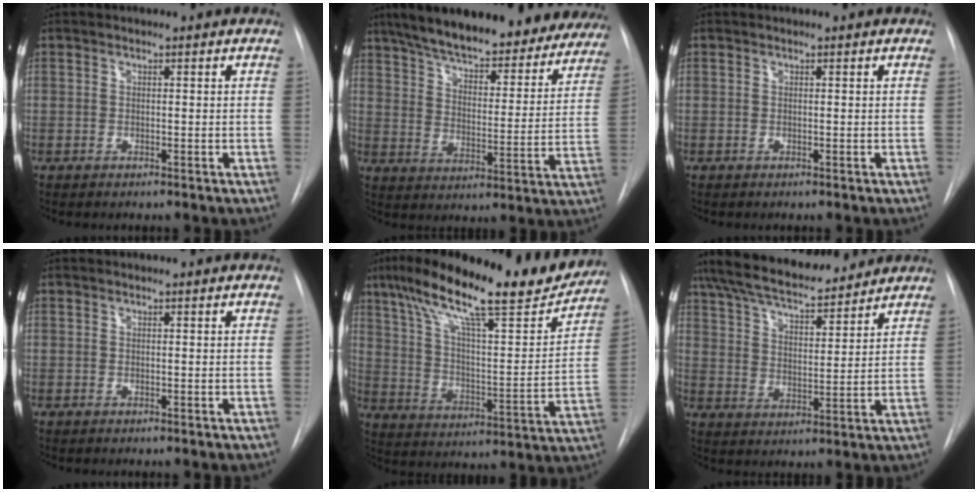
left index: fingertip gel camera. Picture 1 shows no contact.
{"total": 28.6, "force": [24.2, 7.7, 13.1], "torque": [-0.210, -0.007, 0.315]}
{"total": 0.0}
{"total": 0.0}
{"total": 23.7, "force": [18.7, 3.4, 14.1], "torque": [-0.239, 0.008, 0.282]}
{"total": 17.5, "force": [15.0, 3.9, 8.0], "torque": [-0.147, 0.033, 0.243]}